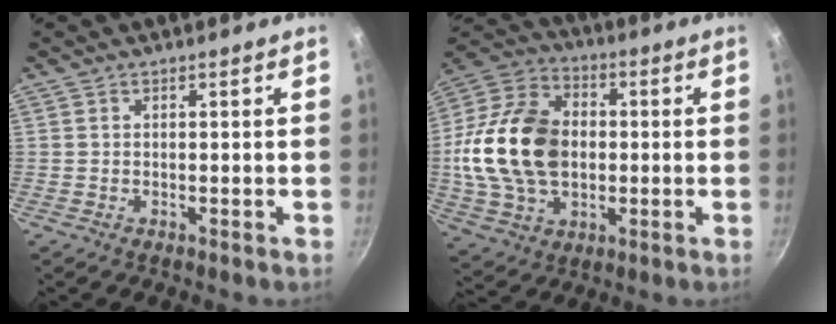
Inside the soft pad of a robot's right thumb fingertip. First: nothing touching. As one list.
[{"total": 21.9, "force": [-0.1, 15.5, 15.5], "torque": [-0.276, 0.025, -0.003]}]